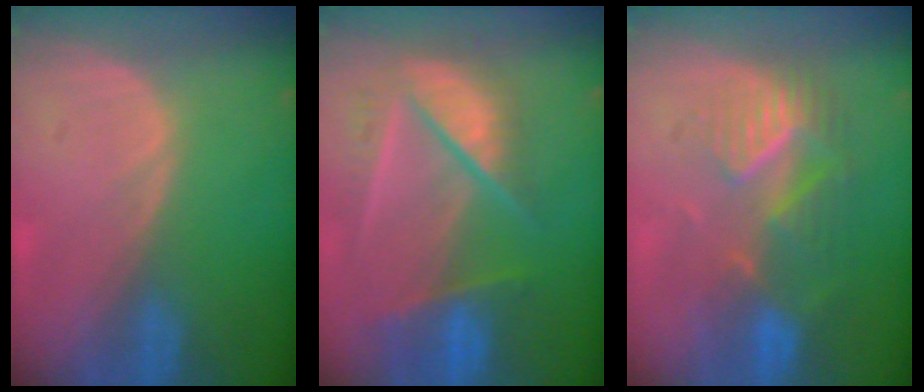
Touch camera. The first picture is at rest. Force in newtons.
{"total": 9.9, "press": 8.3, "slide": 5.4}
{"total": 9.0, "press": 7.8, "slide": 4.4}